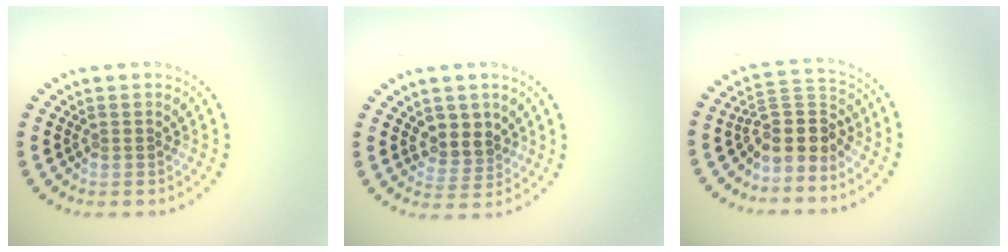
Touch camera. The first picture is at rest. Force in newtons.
{"total": 2.6, "press": 2.2, "slide": 1.4}
{"total": 3.8, "press": 2.9, "slide": 2.5}